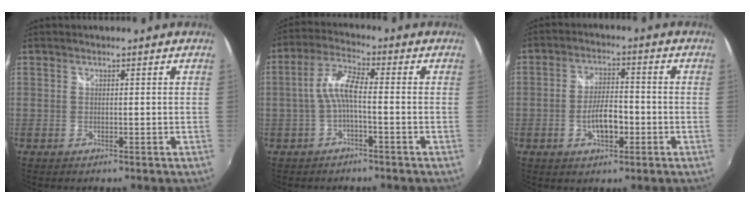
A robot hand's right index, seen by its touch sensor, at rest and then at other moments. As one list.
[{"total": 5.5, "force": [-1.4, 1.0, 5.2], "torque": [-0.117, 0.013, -0.029]}, {"total": 6.6, "force": [-2.2, 2.8, 5.5], "torque": [-0.107, 0.001, -0.034]}]